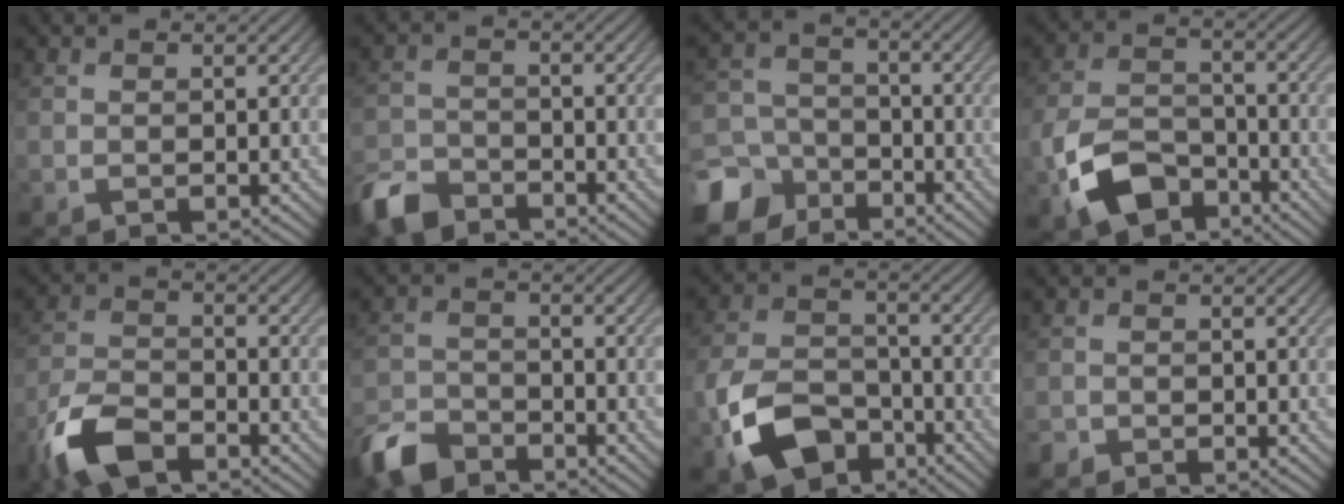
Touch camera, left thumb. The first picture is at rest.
{"total": 5.9, "force": [-4.9, 2.5, 2.0], "torque": [-0.048, -0.008, -0.110]}
{"total": 10.1, "force": [-6.4, 7.3, 2.9], "torque": [-0.093, -0.031, -0.132]}
{"total": 9.0, "force": [-4.9, 5.4, 5.3], "torque": [-0.131, -0.013, -0.100]}
{"total": 8.4, "force": [-5.8, 3.6, 5.0], "torque": [-0.113, -0.012, -0.128]}
{"total": 6.5, "force": [-5.3, 2.8, 2.4], "torque": [-0.056, -0.008, -0.119]}
{"total": 10.8, "force": [-5.5, 6.8, 6.3], "torque": [-0.157, -0.019, -0.110]}
{"total": 1.5, "force": [-1.1, 1.0, 0.1], "torque": [0.001, -0.004, -0.025]}